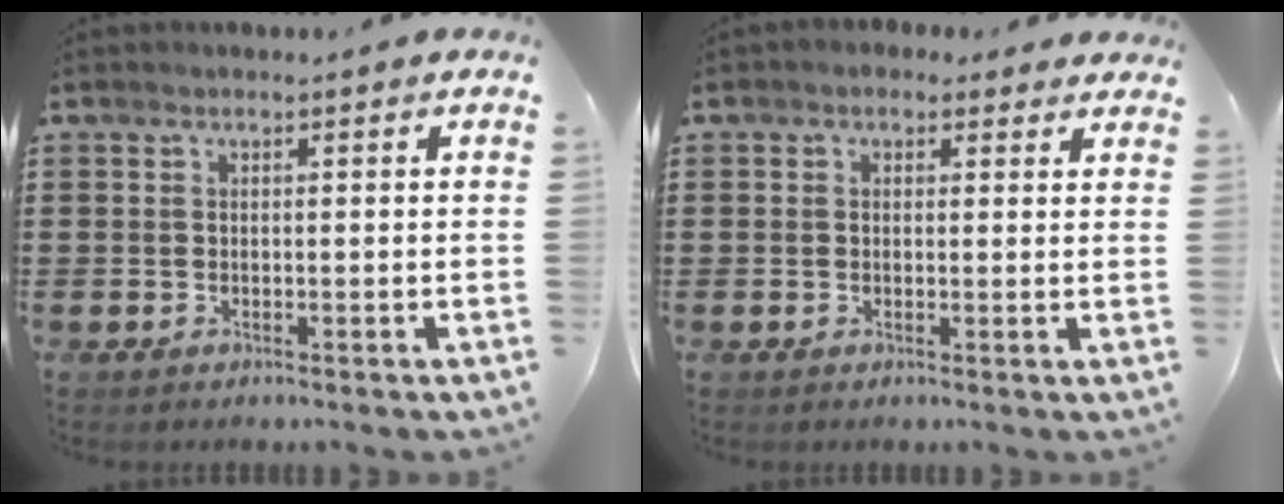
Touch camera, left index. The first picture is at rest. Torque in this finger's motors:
{"motor_torque": [2.14, 0.00, 0.41, 0.00]}